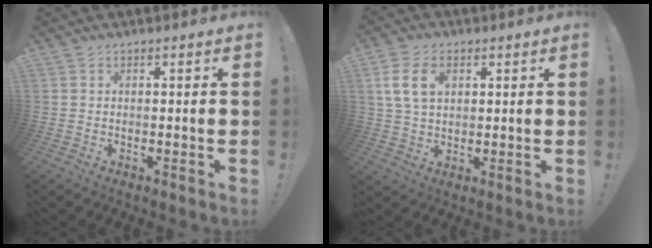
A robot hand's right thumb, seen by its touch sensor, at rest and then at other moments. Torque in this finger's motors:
{"motor_torque": [0.05, 0.16, 0.07, -0.14, -0.07]}